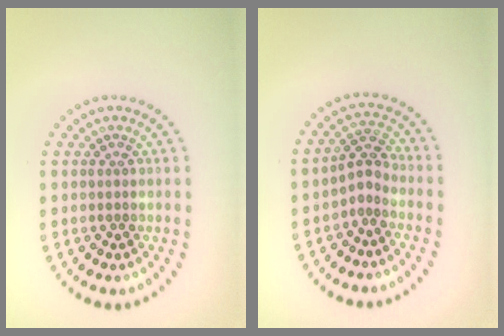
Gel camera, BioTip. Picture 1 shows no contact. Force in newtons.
{"total": 2.1, "press": 1.5, "slide": 1.4}